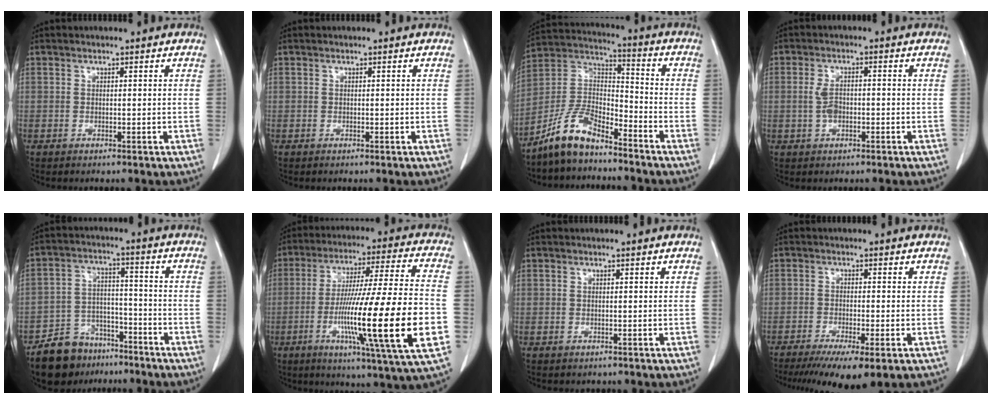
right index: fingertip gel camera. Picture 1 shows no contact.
{"total": 0.0}
{"total": 10.3, "force": [-8.4, 3.5, 5.0], "torque": [-0.112, 0.020, -0.165]}
{"total": 3.2, "force": [-0.5, 1.4, 2.8], "torque": [-0.060, 0.008, -0.010]}
{"total": 9.9, "force": [-7.7, 5.8, 2.4], "torque": [-0.046, 0.021, -0.128]}
{"total": 23.4, "force": [-5.7, 0.0, 22.7], "torque": [-0.363, -0.021, -0.100]}
{"total": 0.5, "force": [-0.2, 0.5, 0.0], "torque": [0.000, 0.005, -0.003]}
{"total": 9.5, "force": [-6.2, 1.4, 7.0], "torque": [-0.106, -0.022, -0.099]}